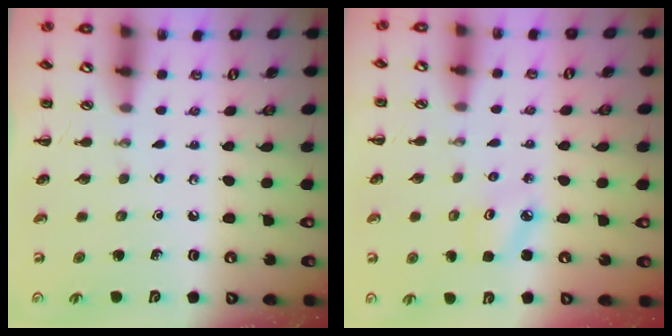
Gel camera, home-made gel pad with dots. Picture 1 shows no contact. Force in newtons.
{"total": 2.6, "press": 2.5, "slide": 0.6}